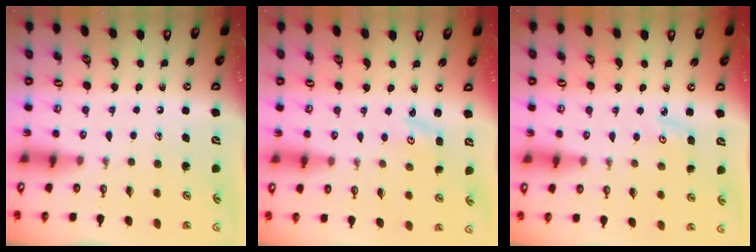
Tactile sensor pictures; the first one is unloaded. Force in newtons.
{"total": 1.2, "press": 1.2, "slide": 0.2}
{"total": 3.0, "press": 2.9, "slide": 0.4}